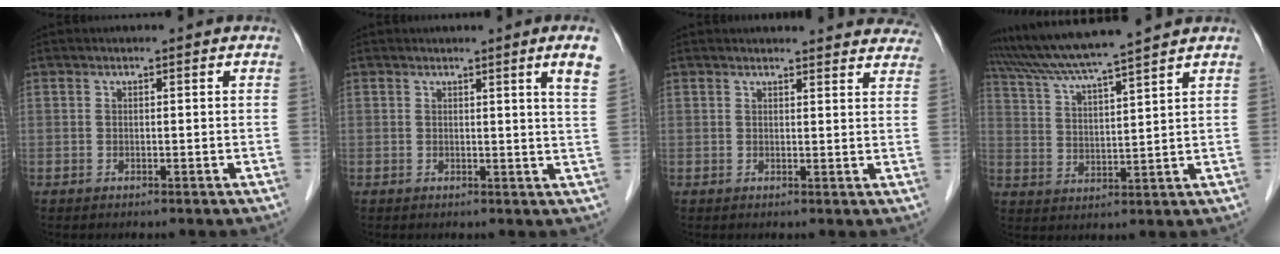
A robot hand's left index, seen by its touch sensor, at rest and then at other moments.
{"total": 4.4, "force": [2.6, -1.0, 3.3], "torque": [-0.041, -0.017, 0.024]}
{"total": 15.9, "force": [15.3, 2.9, 3.1], "torque": [-0.007, -0.027, 0.151]}
{"total": 11.5, "force": [10.2, -1.8, 5.0], "torque": [-0.091, 0.016, 0.178]}